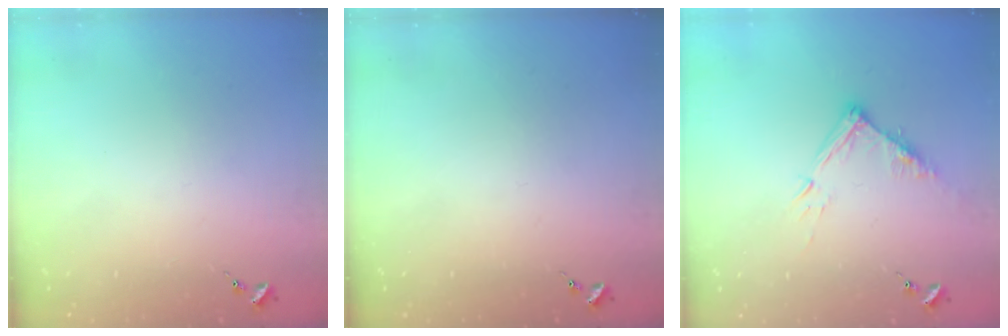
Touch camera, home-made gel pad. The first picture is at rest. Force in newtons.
{"total": 0.0}
{"total": 10.5, "press": 10.5, "slide": 0.8}